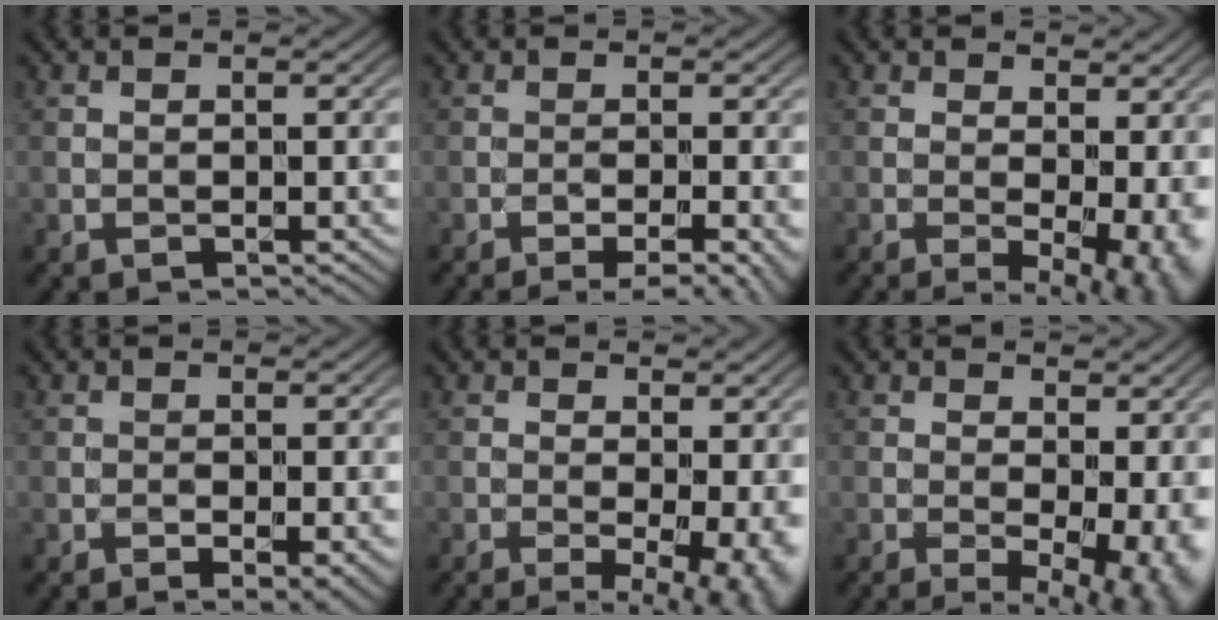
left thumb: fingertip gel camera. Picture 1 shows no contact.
{"total": 5.6, "force": [-2.9, 1.2, 4.6], "torque": [-0.062, -0.002, -0.035]}
{"total": 9.4, "force": [-0.8, 4.4, 8.3], "torque": [-0.100, -0.008, 0.010]}
{"total": 3.0, "force": [-1.1, 0.7, 2.7], "torque": [-0.046, -0.006, -0.015]}
{"total": 8.3, "force": [-1.7, 2.8, 7.6], "torque": [-0.099, -0.001, -0.015]}
{"total": 10.1, "force": [-1.0, 4.7, 8.9], "torque": [-0.109, -0.009, 0.007]}